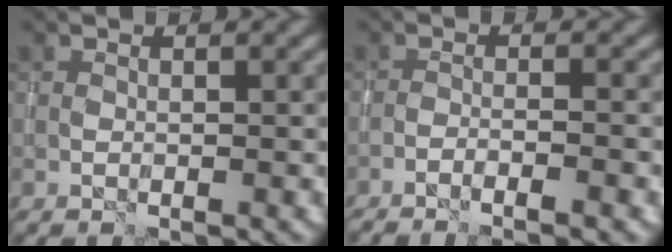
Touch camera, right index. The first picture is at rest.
{"total": 3.3, "force": [-2.4, 0.4, 2.3], "torque": [-0.038, 0.006, -0.049]}